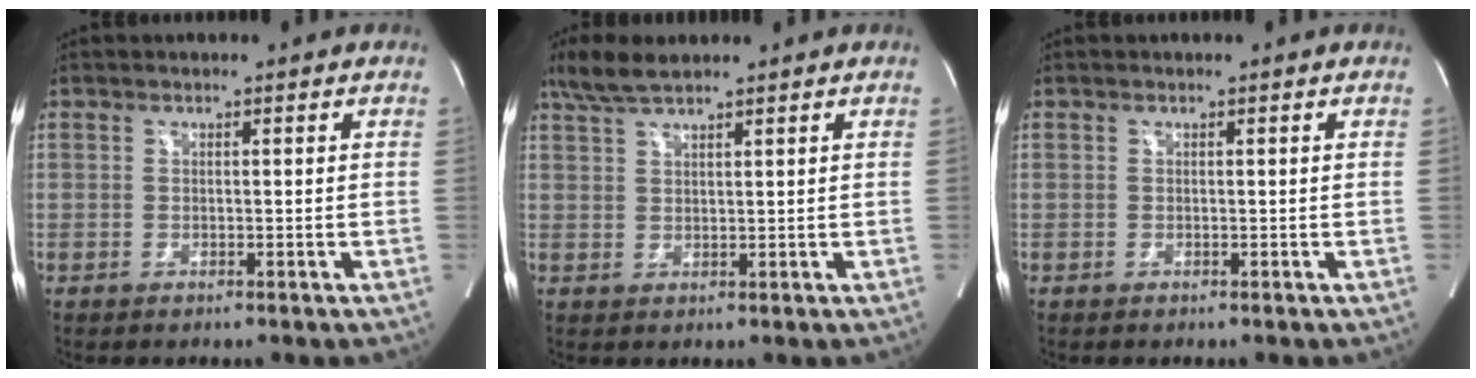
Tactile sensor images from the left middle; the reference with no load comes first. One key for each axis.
{"total": 4.8, "fx": 3.9, "fy": 0.7, "fz": 2.7, "tx": -0.065, "ty": 0.017, "tz": 0.080}
{"total": 0.0}